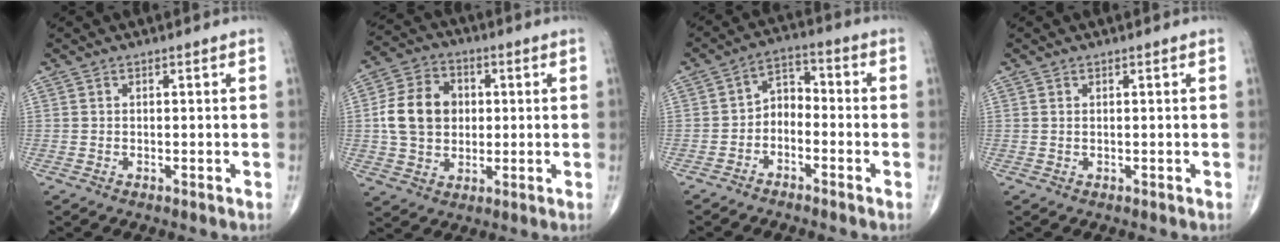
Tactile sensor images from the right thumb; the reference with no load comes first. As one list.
[{"total": 12.3, "force": [1.0, 9.8, 7.4], "torque": [-0.112, 0.013, 0.015]}, {"total": 5.5, "force": [-2.5, 3.7, 3.2], "torque": [-0.038, 0.040, -0.058]}, {"total": 0.0}]